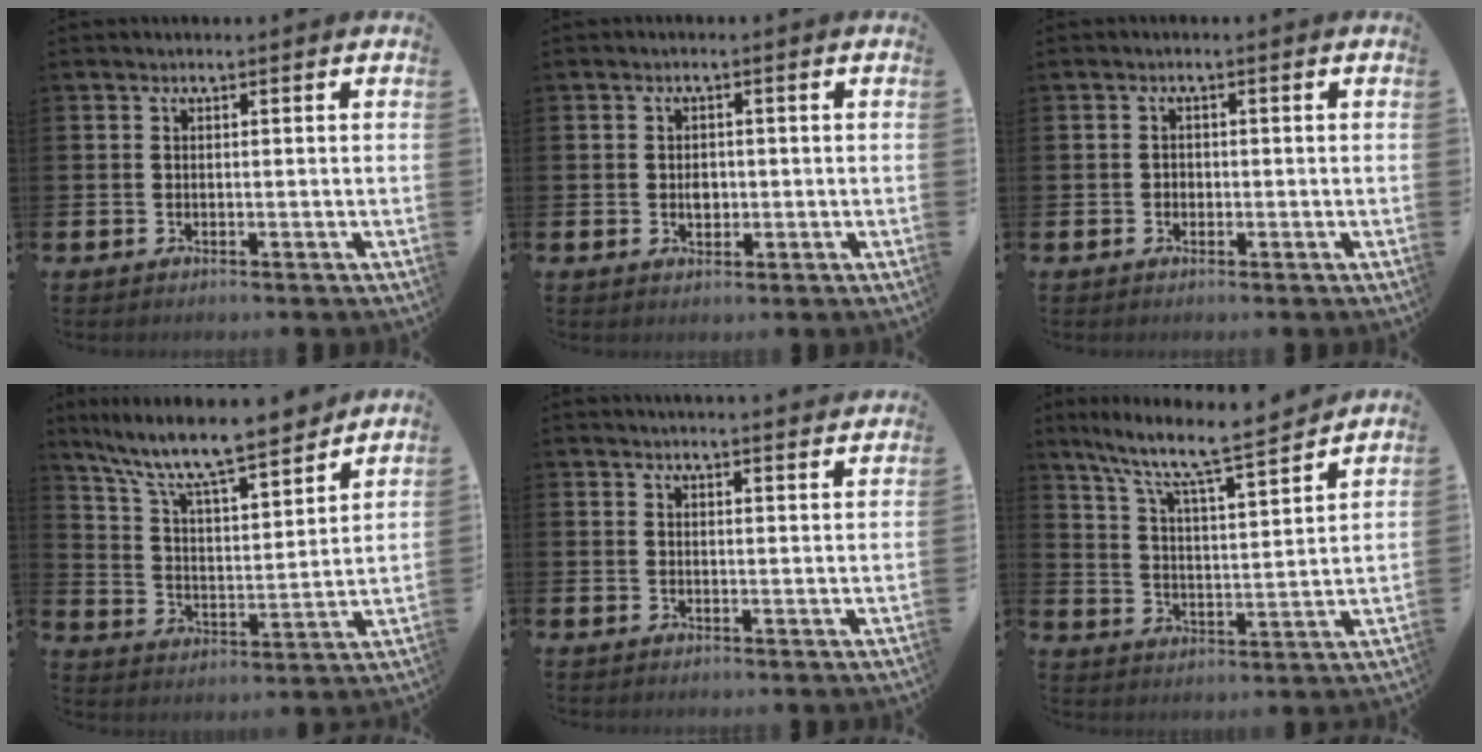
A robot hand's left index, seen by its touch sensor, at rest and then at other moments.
{"total": 2.0, "force": [0.0, 1.5, 1.4], "torque": [-0.003, -0.003, -0.007]}
{"total": 1.0, "force": [-0.3, 0.9, 0.3], "torque": [0.000, 0.004, -0.009]}
{"total": 10.0, "force": [9.0, 1.3, 4.2], "torque": [-0.109, -0.067, 0.150]}
{"total": 2.9, "force": [2.9, -0.3, -0.1], "torque": [-0.001, -0.017, 0.052]}
{"total": 8.6, "force": [7.8, 0.4, 3.7], "torque": [-0.098, -0.062, 0.126]}